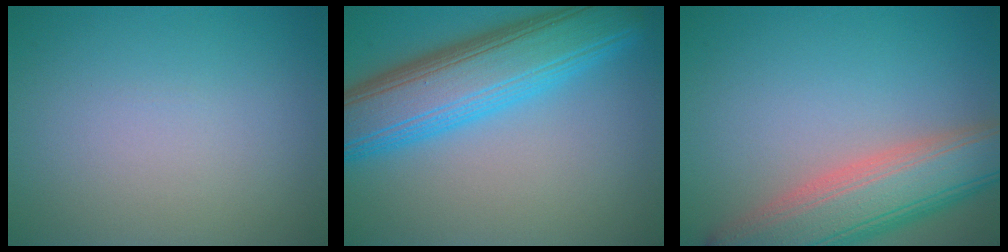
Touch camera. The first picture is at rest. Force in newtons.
{"total": 9.9, "press": 9.9, "slide": 0.2}
{"total": 8.6, "press": 8.6, "slide": 0.3}